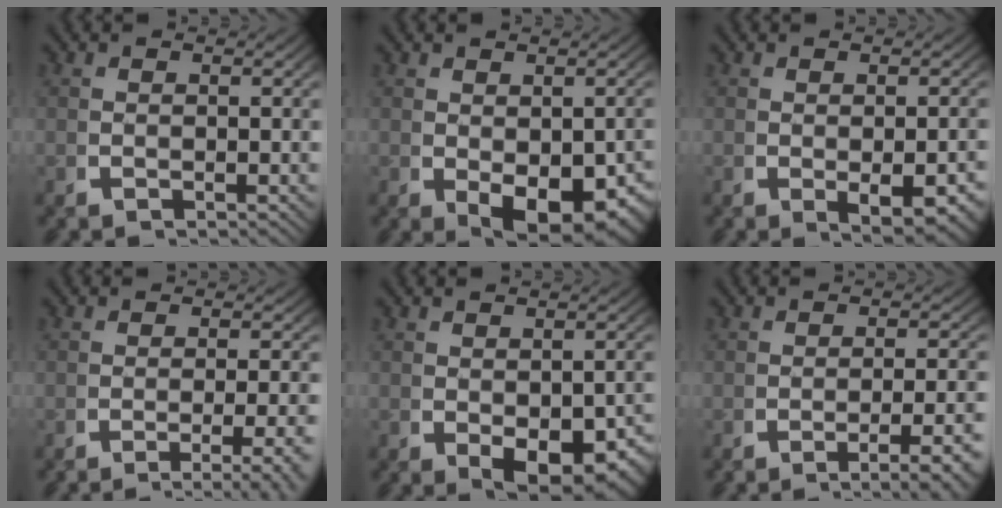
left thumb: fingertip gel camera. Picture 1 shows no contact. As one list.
[{"total": 5.7, "force": [-1.2, 3.2, 4.5], "torque": [-0.078, -0.033, 0.007]}, {"total": 3.3, "force": [-0.7, 1.5, 2.9], "torque": [-0.057, -0.015, 0.000]}, {"total": 5.2, "force": [-3.6, 1.2, 3.7], "torque": [-0.057, -0.008, -0.053]}, {"total": 5.4, "force": [-1.4, 3.1, 4.2], "torque": [-0.073, -0.037, 0.001]}, {"total": 4.6, "force": [-2.5, 0.8, 3.8], "torque": [-0.055, 0.000, -0.040]}]